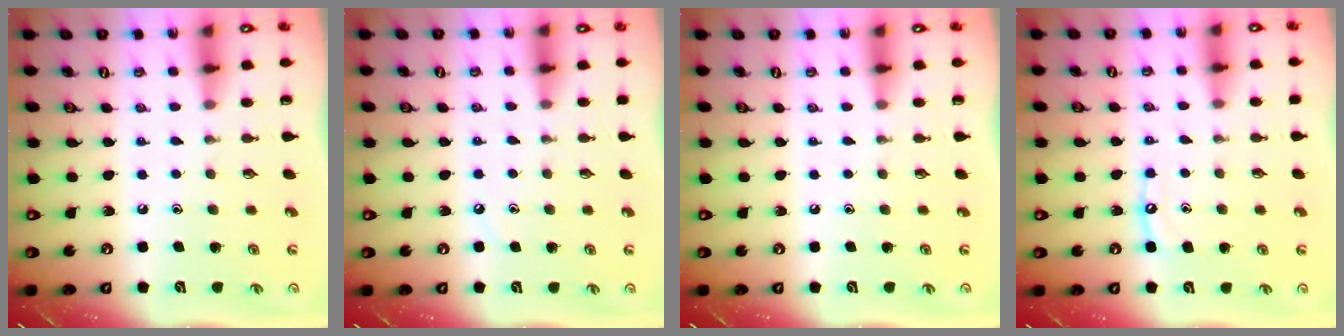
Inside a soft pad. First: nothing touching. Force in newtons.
{"total": 2.5, "press": 2.5, "slide": 0.4}
{"total": 0.0}
{"total": 6.3, "press": 6.2, "slide": 0.6}